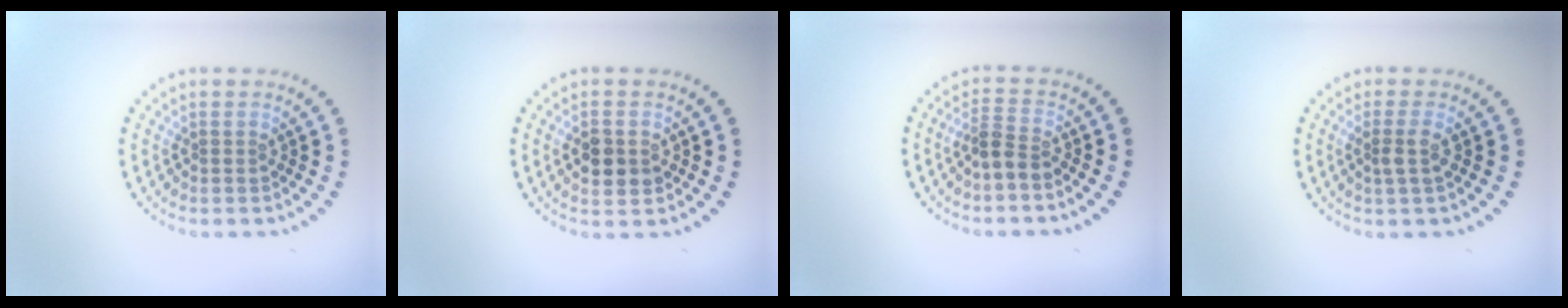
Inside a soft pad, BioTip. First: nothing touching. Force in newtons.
{"total": 2.5, "press": 2.5, "slide": 0.2}
{"total": 2.3, "press": 1.8, "slide": 1.5}
{"total": 1.7, "press": 1.4, "slide": 0.9}